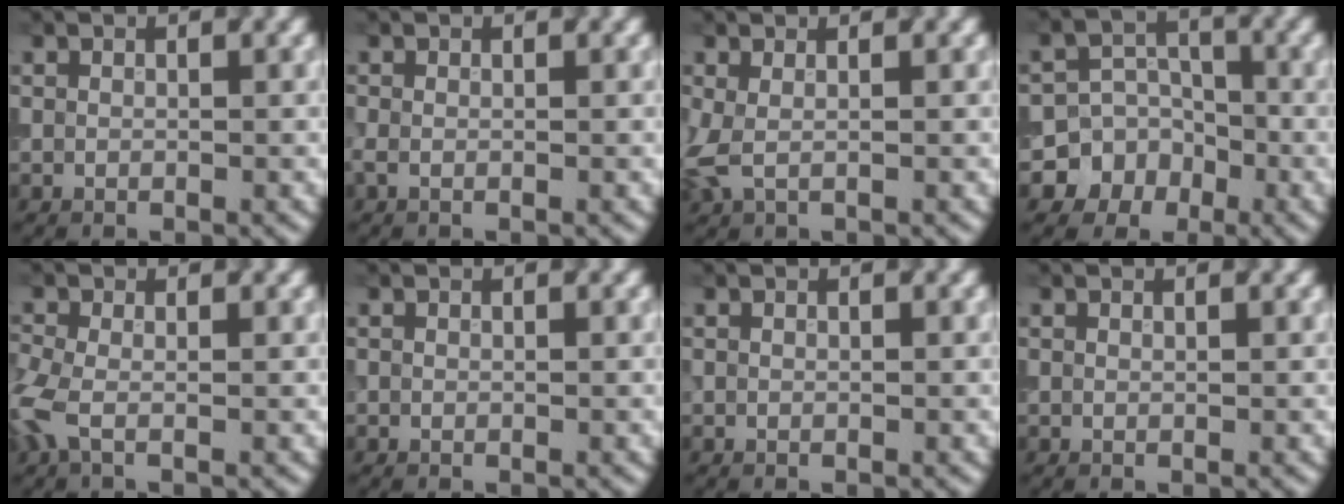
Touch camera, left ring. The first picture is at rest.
{"total": 0.6, "force": [-0.2, 0.2, 0.5], "torque": [-0.013, -0.002, -0.004]}
{"total": 1.8, "force": [0.3, 0.7, 1.6], "torque": [-0.041, 0.002, 0.002]}
{"total": 7.7, "force": [-3.5, 6.8, 0.7], "torque": [0.005, -0.002, -0.075]}
{"total": 3.0, "force": [-1.0, 1.3, 2.5], "torque": [-0.071, -0.005, -0.030]}
{"total": 0.0}
{"total": 0.0}
{"total": 0.0}